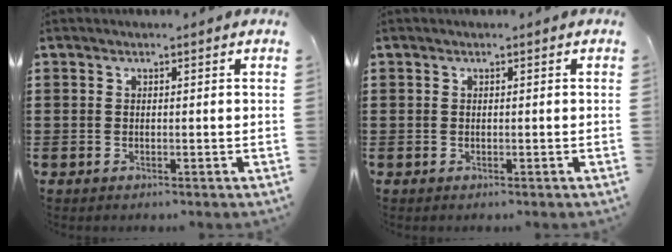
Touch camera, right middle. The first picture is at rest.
{"total": 0.0}